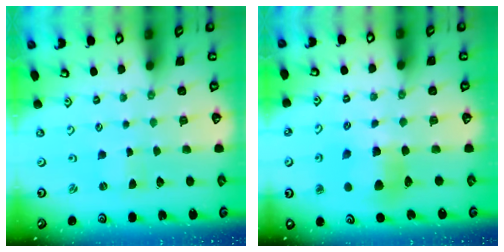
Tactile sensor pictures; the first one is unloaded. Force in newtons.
{"total": 9.2, "press": 9.1, "slide": 1.2}